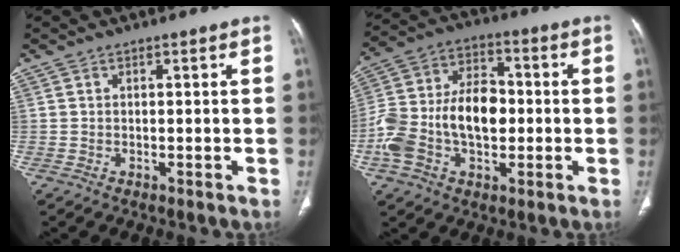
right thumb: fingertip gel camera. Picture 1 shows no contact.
{"total": 17.4, "force": [-2.3, 10.9, 13.4], "torque": [-0.253, 0.038, -0.042]}